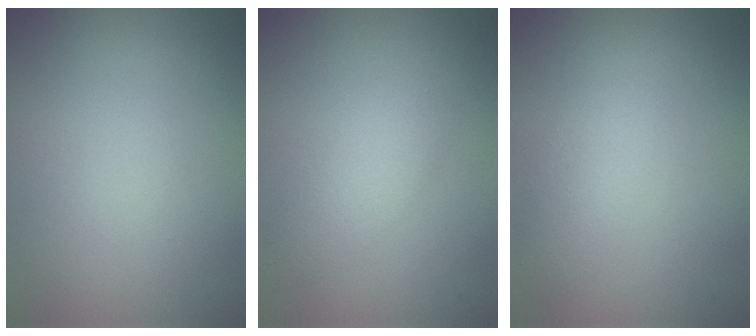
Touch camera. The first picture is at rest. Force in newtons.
{"total": 2.8, "press": 2.8, "slide": 0.2}
{"total": 2.8, "press": 2.8, "slide": 0.2}